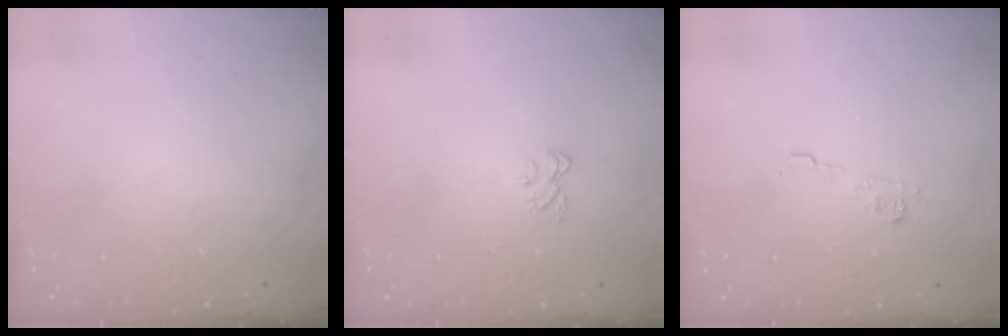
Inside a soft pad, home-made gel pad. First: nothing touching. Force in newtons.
{"total": 5.4, "press": 5.4, "slide": 0.5}
{"total": 6.2, "press": 6.2, "slide": 0.5}